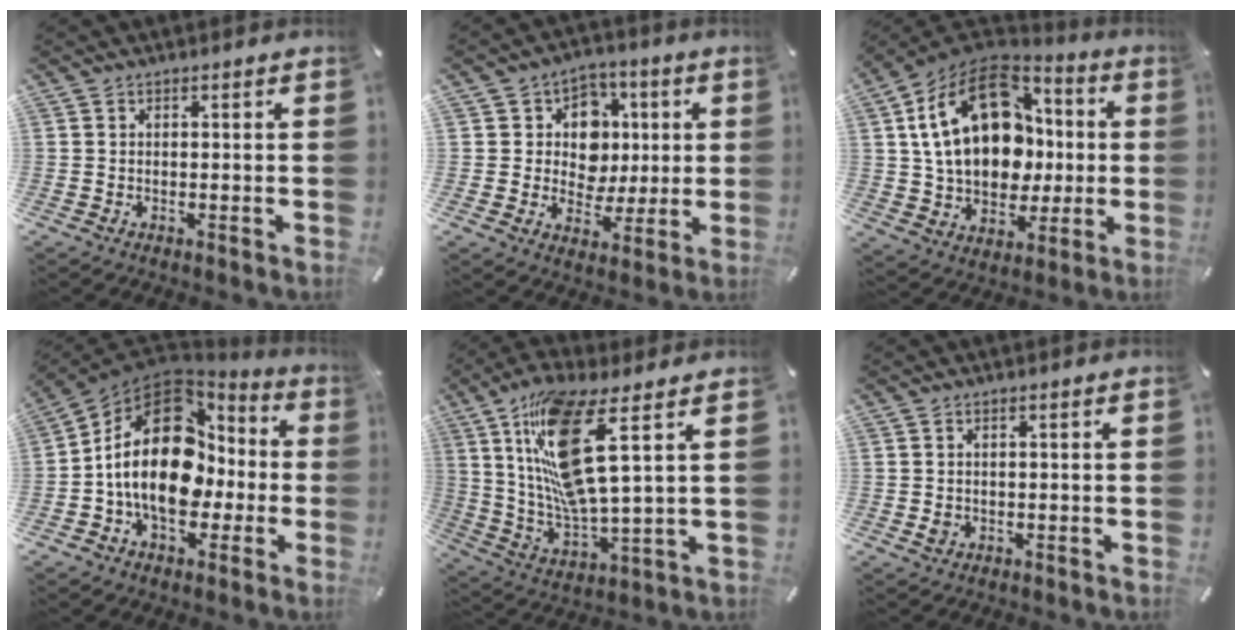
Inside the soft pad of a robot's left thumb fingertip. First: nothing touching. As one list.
[{"total": 11.0, "force": [1.3, 10.1, 4.2], "torque": [-0.053, -0.005, 0.028]}, {"total": 22.7, "force": [3.9, 16.5, 15.0], "torque": [-0.274, 0.005, 0.073]}, {"total": 20.7, "force": [-0.3, 14.9, 14.3], "torque": [-0.257, 0.005, 0.000]}, {"total": 18.7, "force": [8.0, 4.4, 16.4], "torque": [-0.342, -0.034, 0.118]}, {"total": 1.3, "force": [-0.1, 1.0, 0.8], "torque": [-0.017, 0.002, -0.003]}]